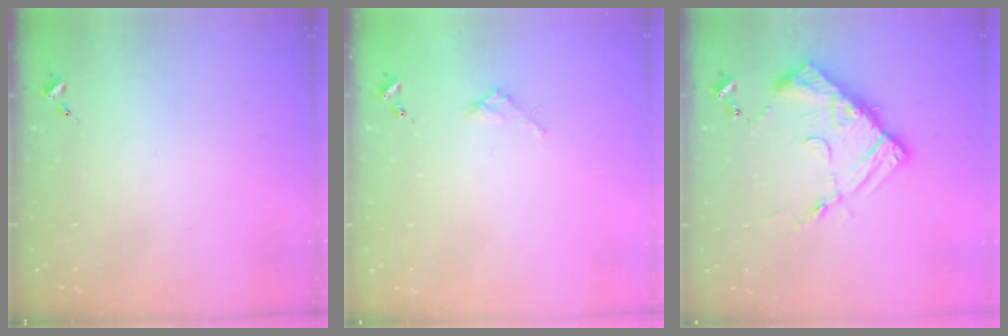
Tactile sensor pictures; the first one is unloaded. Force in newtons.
{"total": 2.7, "press": 2.7, "slide": 0.3}
{"total": 14.5, "press": 14.5, "slide": 1.3}